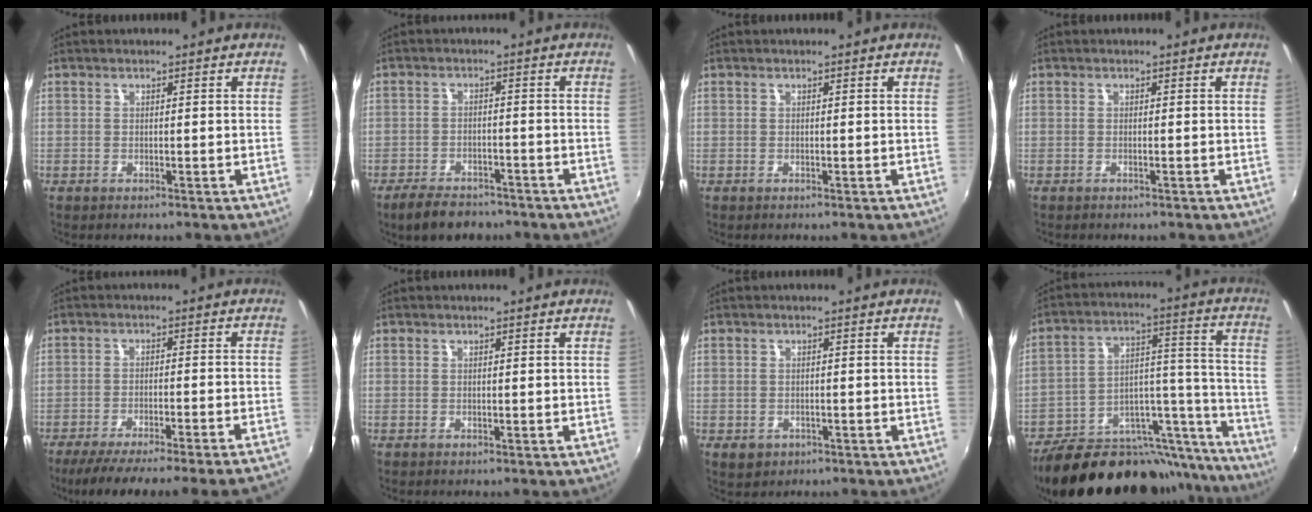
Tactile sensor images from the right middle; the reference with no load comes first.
{"total": 6.5, "force": [-5.2, 2.9, 2.7], "torque": [-0.070, 0.003, -0.081]}
{"total": 0.0}
{"total": 0.7, "force": [0.4, -0.5, -0.2], "torque": [0.011, 0.002, 0.006]}
{"total": 17.6, "force": [-15.7, -2.0, 7.7], "torque": [-0.123, -0.036, -0.220]}
{"total": 0.0}
{"total": 2.0, "force": [-0.5, 1.7, 0.9], "torque": [-0.017, -0.004, 0.000]}
{"total": 28.2, "force": [-23.1, 10.5, 12.2], "torque": [-0.157, 0.052, -0.320]}